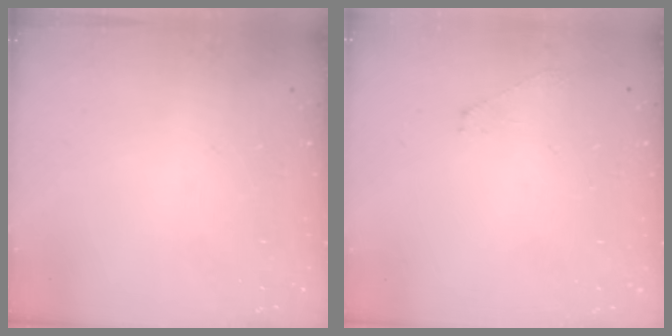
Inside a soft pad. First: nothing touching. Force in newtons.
{"total": 1.7, "press": 1.6, "slide": 0.4}